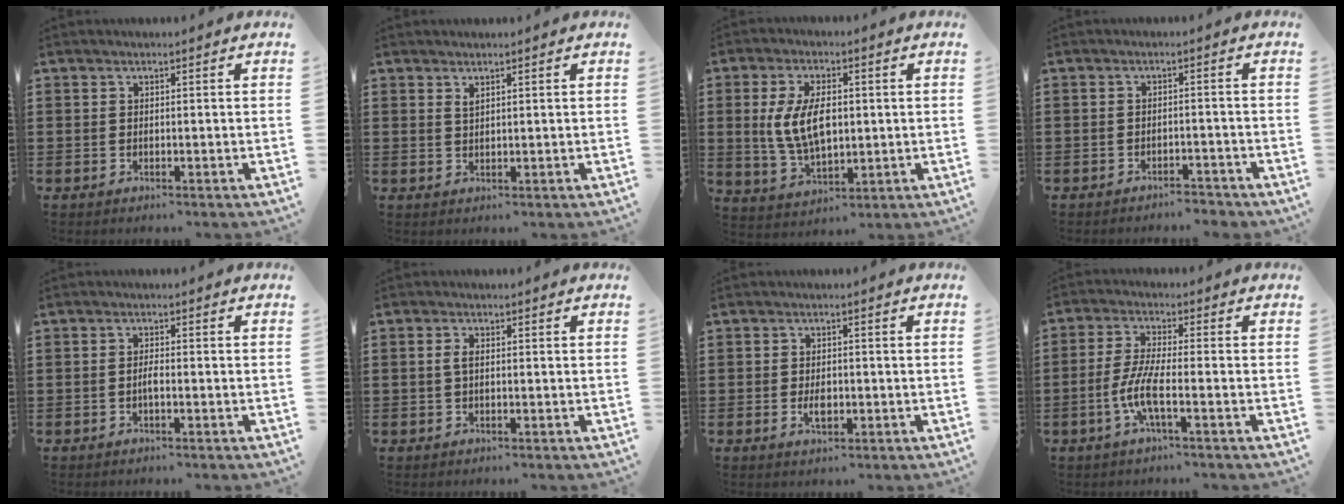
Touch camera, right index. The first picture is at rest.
{"total": 1.1, "force": [0.8, 0.3, 0.6], "torque": [-0.013, 0.002, 0.014]}
{"total": 8.6, "force": [0.8, 4.5, 7.3], "torque": [-0.153, 0.003, 0.008]}
{"total": 2.4, "force": [-2.3, 0.3, 0.3], "torque": [-0.011, 0.001, -0.049]}
{"total": 1.5, "force": [-0.5, 0.2, 1.4], "torque": [-0.029, 0.000, -0.010]}
{"total": 1.7, "force": [0.0, 0.7, 1.6], "torque": [-0.039, 0.000, -0.004]}
{"total": 2.6, "force": [-0.6, 1.3, 2.2], "torque": [-0.042, 0.001, -0.010]}
{"total": 6.2, "force": [-2.4, 1.0, 5.6], "torque": [-0.132, -0.014, -0.053]}